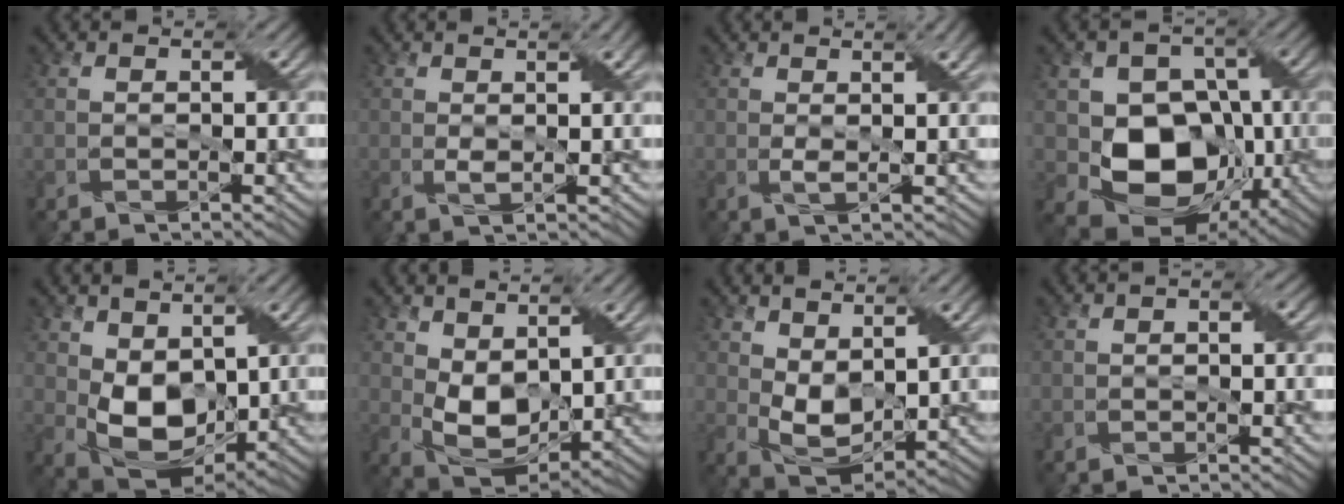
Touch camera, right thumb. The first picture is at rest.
{"total": 2.7, "force": [0.9, 0.6, 2.5], "torque": [-0.050, 0.003, 0.017]}
{"total": 3.7, "force": [1.0, 0.8, 3.4], "torque": [-0.060, 0.008, 0.015]}
{"total": 11.6, "force": [-1.8, 9.1, 6.9], "torque": [-0.119, -0.017, -0.035]}
{"total": 8.1, "force": [1.6, 5.4, 5.9], "torque": [-0.131, -0.013, 0.033]}
{"total": 7.0, "force": [2.1, 4.4, 5.0], "torque": [-0.114, -0.009, 0.042]}
{"total": 6.0, "force": [2.2, 3.5, 4.3], "torque": [-0.099, -0.006, 0.046]}
{"total": 1.0, "force": [-0.1, 0.5, 0.8], "torque": [-0.011, 0.003, -0.002]}